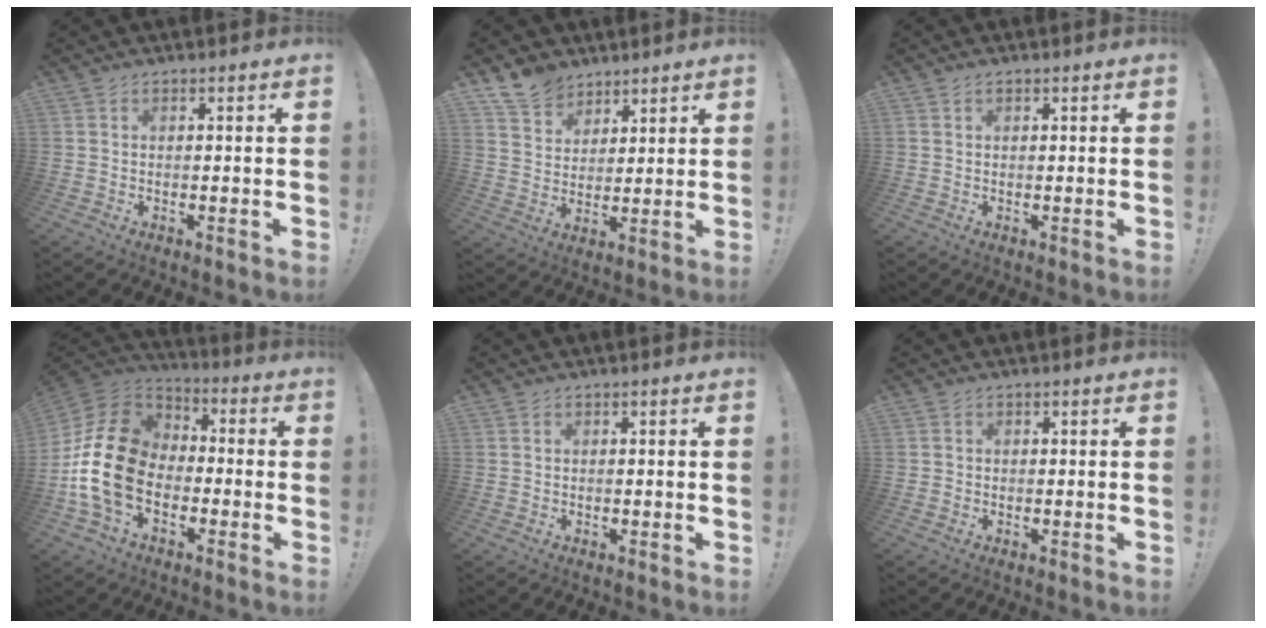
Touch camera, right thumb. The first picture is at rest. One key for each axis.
{"total": 9.5, "fx": 7.5, "fy": 5.6, "fz": 1.5, "tx": -0.030, "ty": -0.051, "tz": 0.147}
{"total": 0.8, "fx": 0.5, "fy": 0.4, "fz": 0.5, "tx": -0.016, "ty": 0.004, "tz": 0.010}
{"total": 18.5, "fx": -3.5, "fy": 13.5, "fz": 12.2, "tx": -0.235, "ty": 0.035, "tz": -0.051}
{"total": 2.5, "fx": 0.9, "fy": 2.3, "fz": 0.1, "tx": 0.012, "ty": -0.006, "tz": 0.014}
{"total": 0.9, "fx": -0.2, "fy": 0.9, "fz": 0.1, "tx": -0.004, "ty": 0.004, "tz": -0.002}